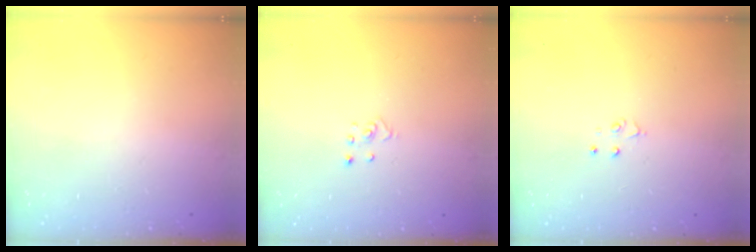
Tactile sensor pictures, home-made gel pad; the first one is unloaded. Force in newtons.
{"total": 2.3, "press": 2.3, "slide": 0.2}
{"total": 2.8, "press": 2.8, "slide": 0.3}